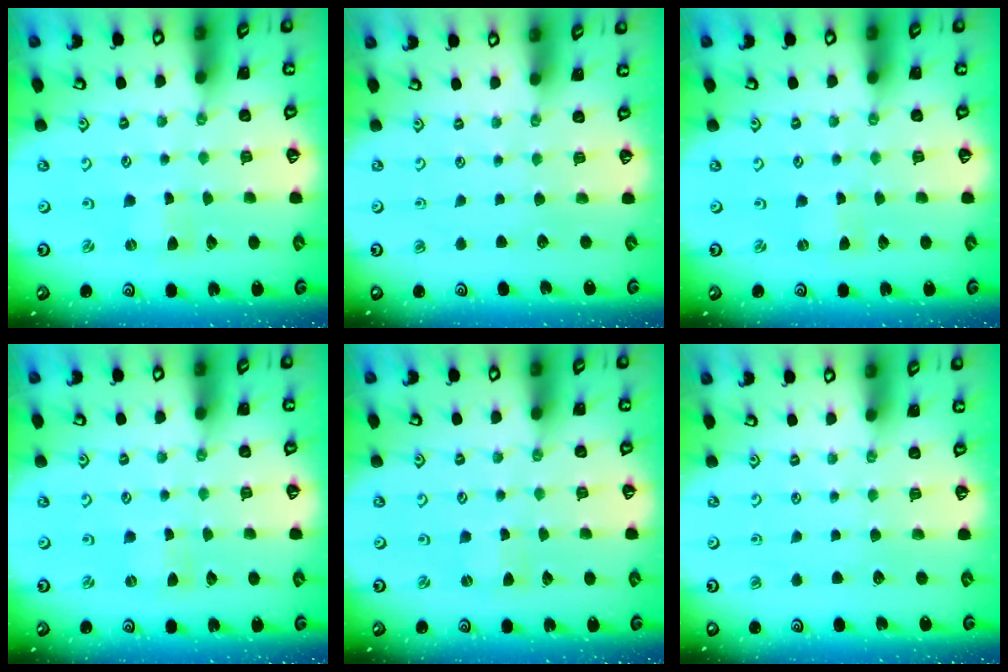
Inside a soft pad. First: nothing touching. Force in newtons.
{"total": 0.0}
{"total": 0.0}
{"total": 0.0}
{"total": 0.7, "press": 0.7, "slide": 0.1}
{"total": 0.0}